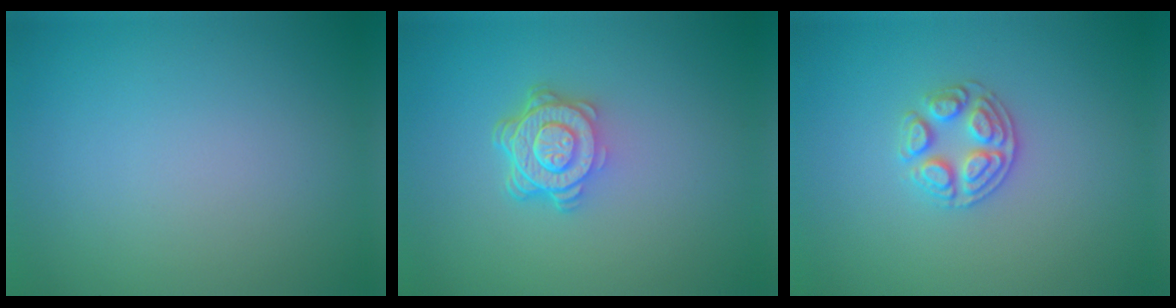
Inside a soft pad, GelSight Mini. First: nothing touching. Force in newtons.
{"total": 4.8, "press": 3.4, "slide": 3.4}
{"total": 2.9, "press": 2.7, "slide": 1.0}